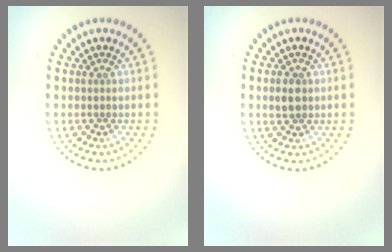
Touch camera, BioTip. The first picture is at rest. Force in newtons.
{"total": 1.8, "press": 1.8, "slide": 0.3}